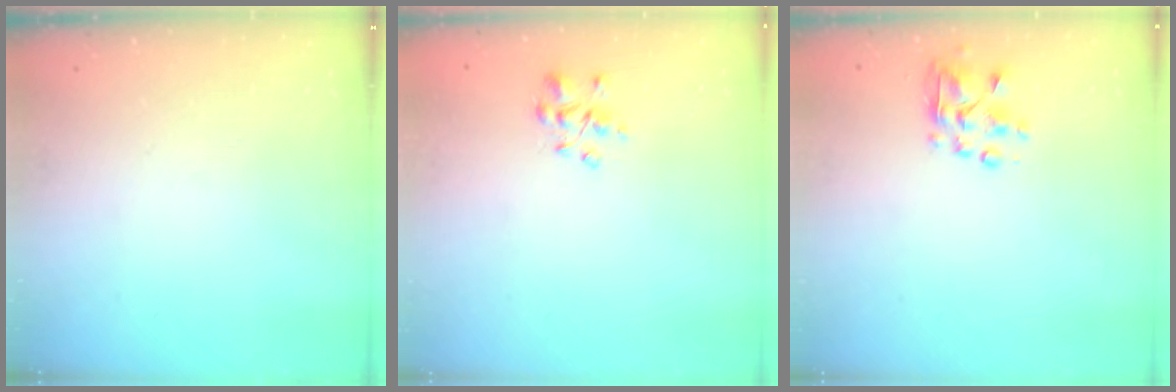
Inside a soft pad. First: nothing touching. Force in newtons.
{"total": 3.5, "press": 3.4, "slide": 0.6}
{"total": 4.5, "press": 4.4, "slide": 0.6}